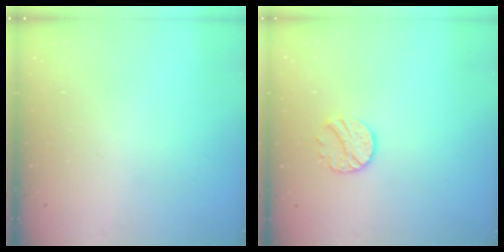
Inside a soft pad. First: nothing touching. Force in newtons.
{"total": 9.4, "press": 9.4, "slide": 0.7}